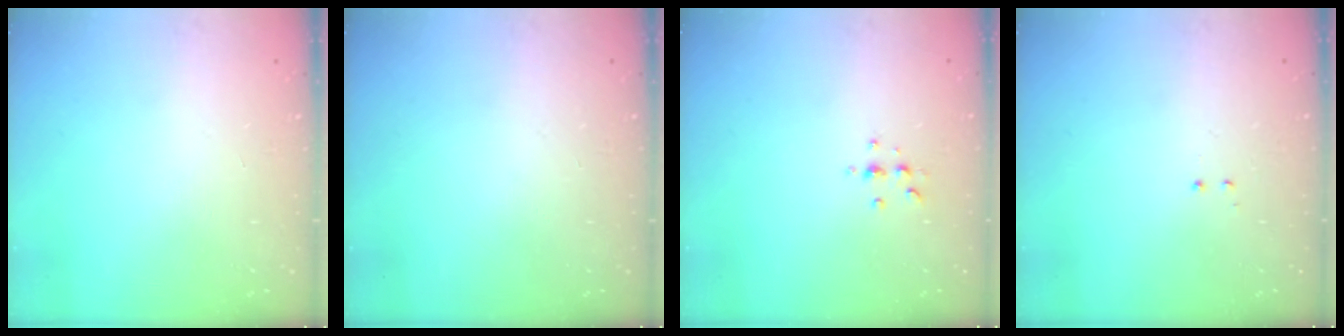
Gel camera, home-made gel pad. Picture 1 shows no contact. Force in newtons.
{"total": 0.0}
{"total": 3.9, "press": 3.9, "slide": 0.6}
{"total": 0.5, "press": 0.5, "slide": 0.3}